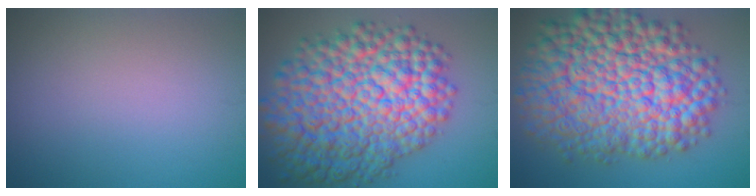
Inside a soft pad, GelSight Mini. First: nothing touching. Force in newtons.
{"total": 14.3, "press": 14.3, "slide": 0.4}
{"total": 15.5, "press": 15.5, "slide": 0.5}